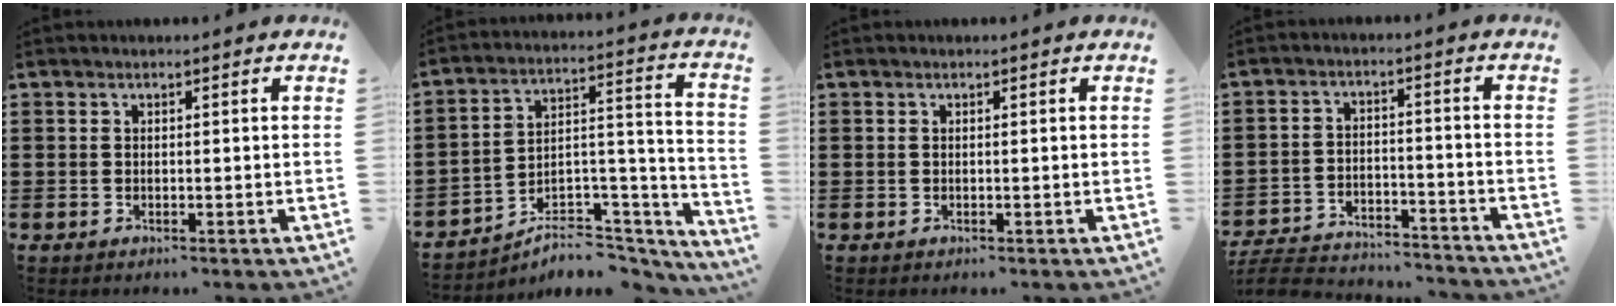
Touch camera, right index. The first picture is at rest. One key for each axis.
{"total": 5.1, "fx": -4.0, "fy": 2.5, "fz": 2.0, "tx": -0.035, "ty": -0.004, "tz": -0.075}
{"total": 0.0}
{"total": 5.8, "fx": -5.6, "fy": 0.7, "fz": 1.2, "tx": -0.037, "ty": 0.002, "tz": -0.115}